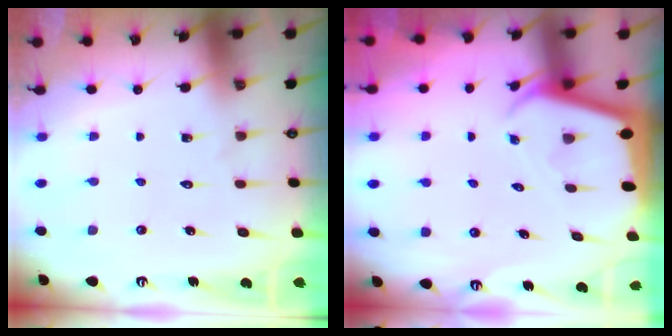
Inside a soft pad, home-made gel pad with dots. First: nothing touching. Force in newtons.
{"total": 2.1, "press": 2.1, "slide": 0.2}